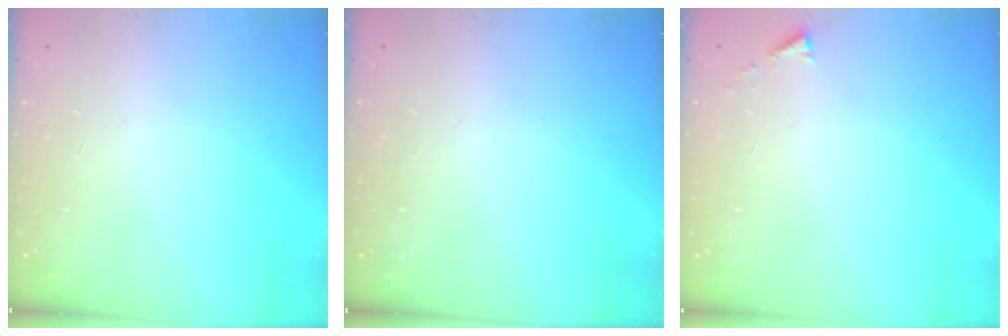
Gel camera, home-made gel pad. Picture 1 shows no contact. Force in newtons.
{"total": 0.0}
{"total": 2.9, "press": 2.9, "slide": 0.4}